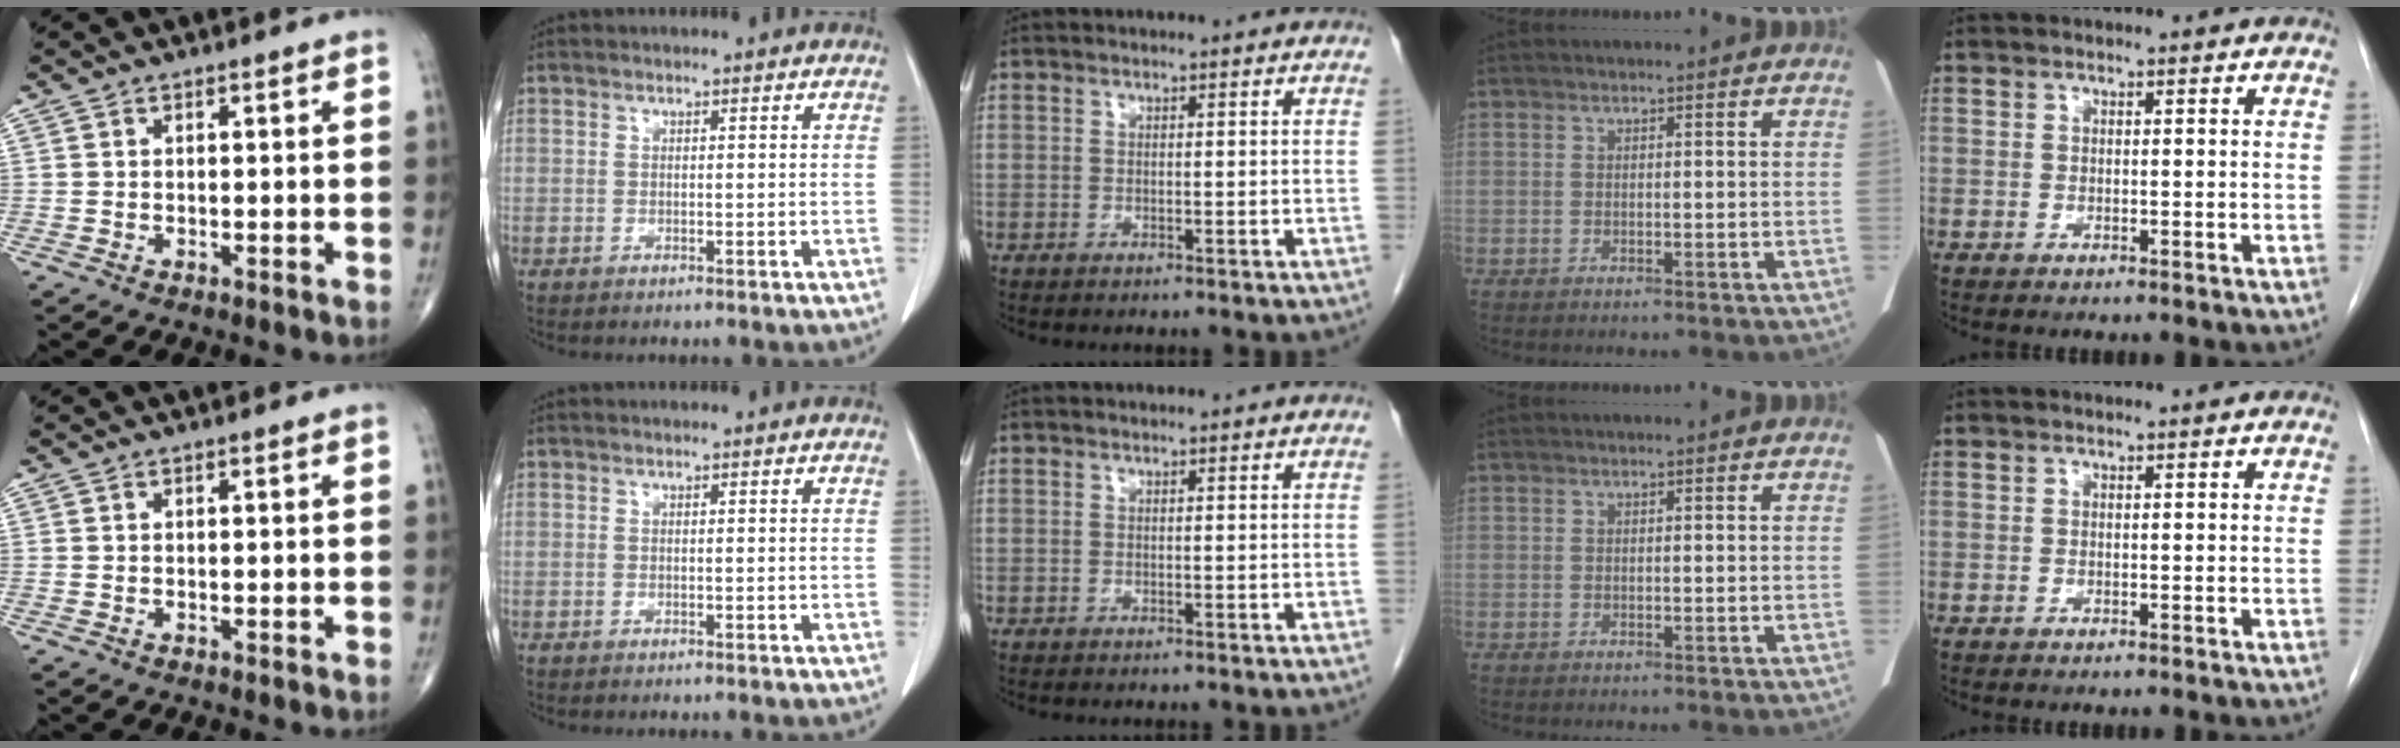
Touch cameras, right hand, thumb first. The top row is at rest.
{}